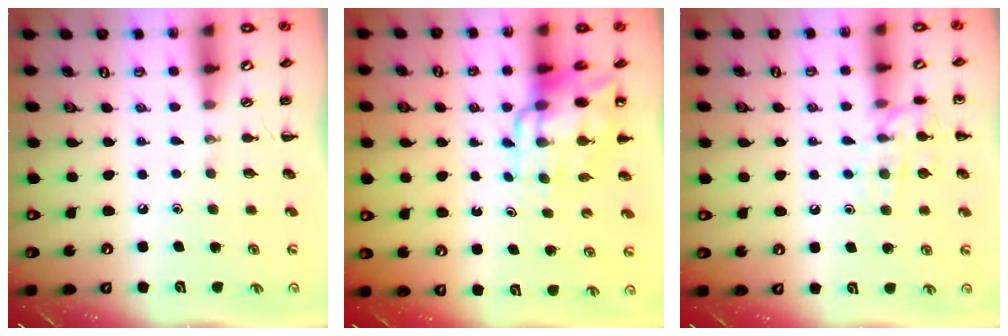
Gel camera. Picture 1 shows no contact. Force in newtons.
{"total": 11.9, "press": 11.3, "slide": 3.6}
{"total": 11.0, "press": 10.9, "slide": 0.5}